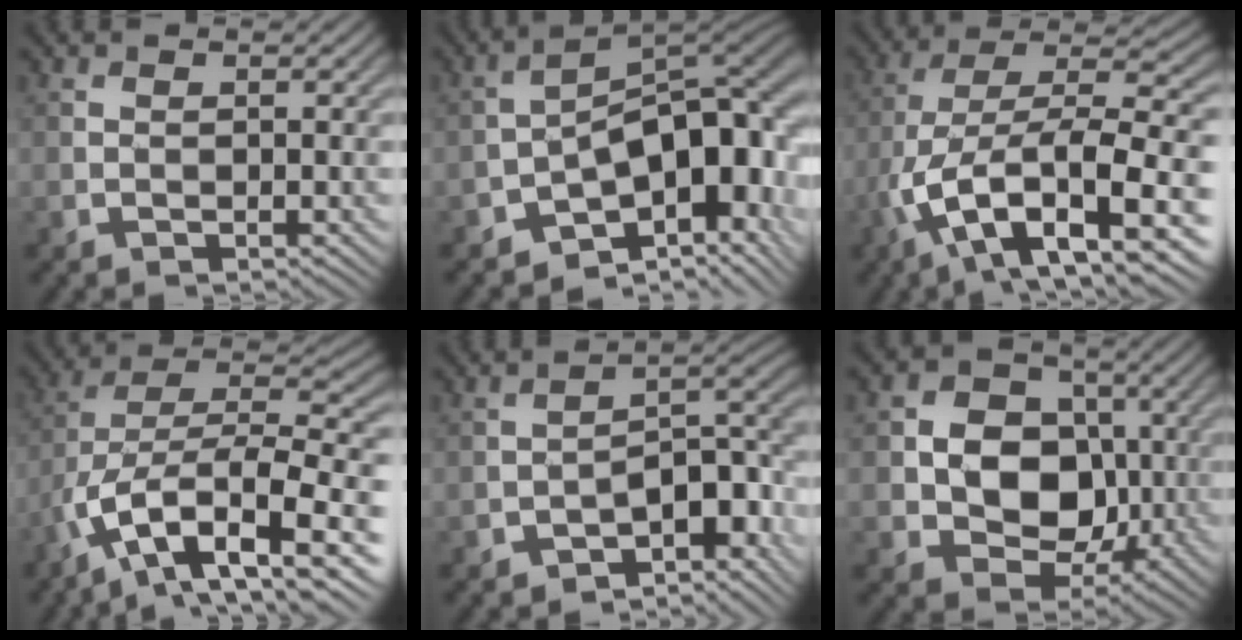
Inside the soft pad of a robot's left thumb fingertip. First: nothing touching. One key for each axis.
{"total": 12.3, "fx": -4.5, "fy": 6.7, "fz": 9.3, "tx": -0.122, "ty": -0.008, "tz": -0.073}
{"total": 14.3, "fx": -4.6, "fy": 6.7, "fz": 11.8, "tx": -0.228, "ty": -0.002, "tz": -0.085}
{"total": 14.4, "fx": -6.2, "fy": 6.1, "fz": 11.5, "tx": -0.209, "ty": -0.005, "tz": -0.123}
{"total": 8.8, "fx": -5.2, "fy": 3.8, "fz": 6.0, "tx": -0.072, "ty": -0.010, "tz": -0.087}
{"total": 10.0, "fx": -0.4, "fy": 8.2, "fz": 5.7, "tx": -0.109, "ty": -0.005, "tz": -0.027}